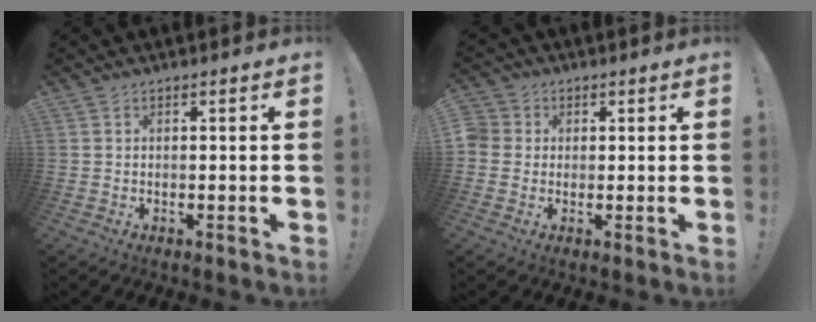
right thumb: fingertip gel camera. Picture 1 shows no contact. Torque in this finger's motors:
{"motor_torque": [-0.01, -0.29, -0.20, 0.39, 0.00]}